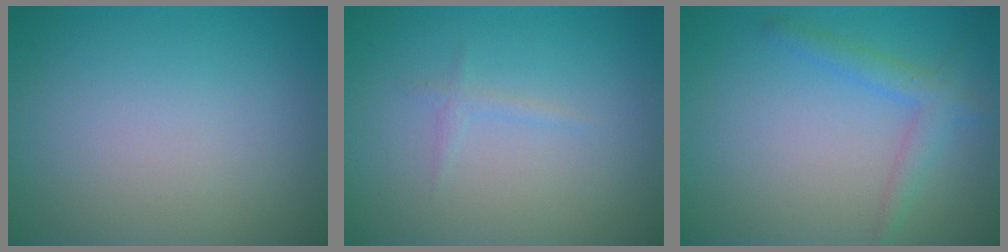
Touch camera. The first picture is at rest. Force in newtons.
{"total": 0.8, "press": 0.8, "slide": 0.1}
{"total": 2.4, "press": 2.4, "slide": 0.1}